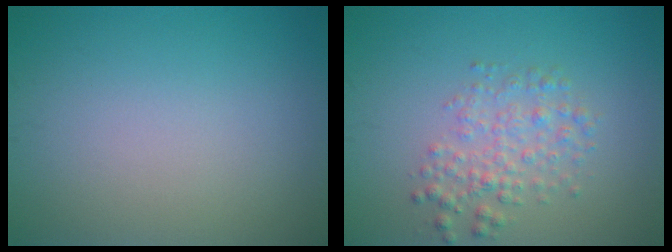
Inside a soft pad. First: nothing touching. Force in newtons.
{"total": 2.9, "press": 2.9, "slide": 0.1}